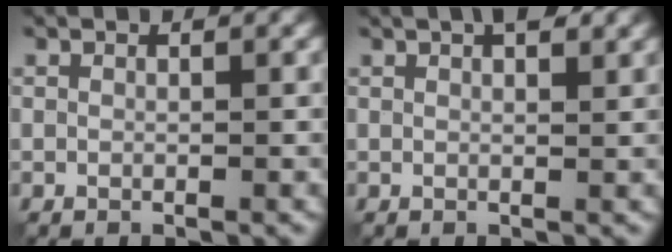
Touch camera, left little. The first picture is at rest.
{"total": 2.4, "force": [1.5, 0.7, 1.7], "torque": [-0.022, 0.002, 0.019]}